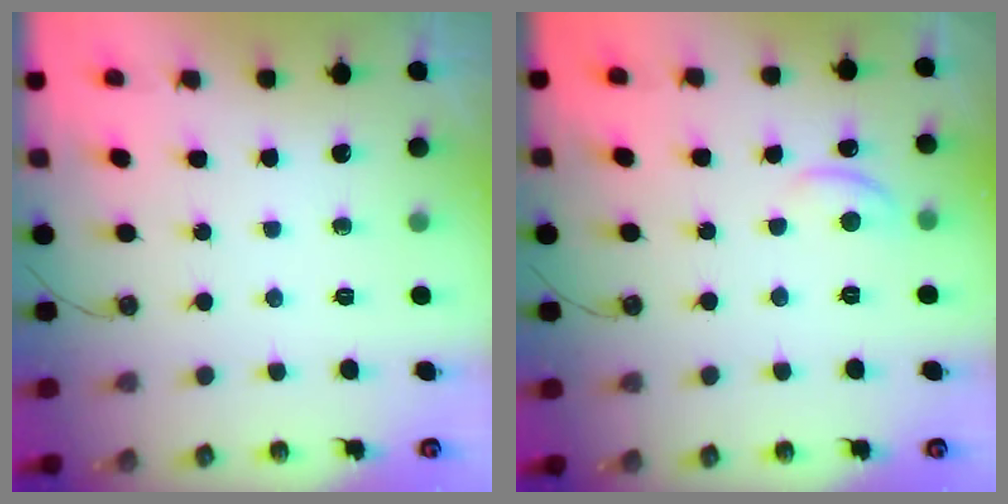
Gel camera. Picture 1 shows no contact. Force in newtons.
{"total": 1.3, "press": 1.1, "slide": 0.5}